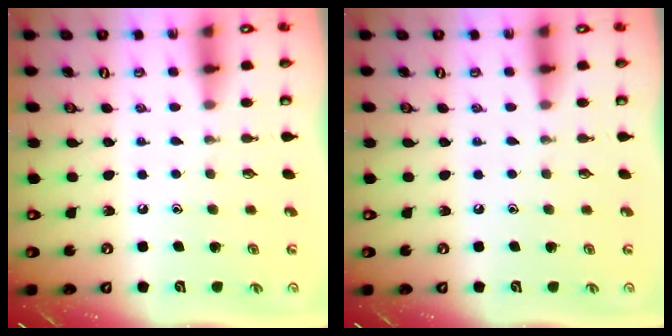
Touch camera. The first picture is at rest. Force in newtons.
{"total": 0.0}